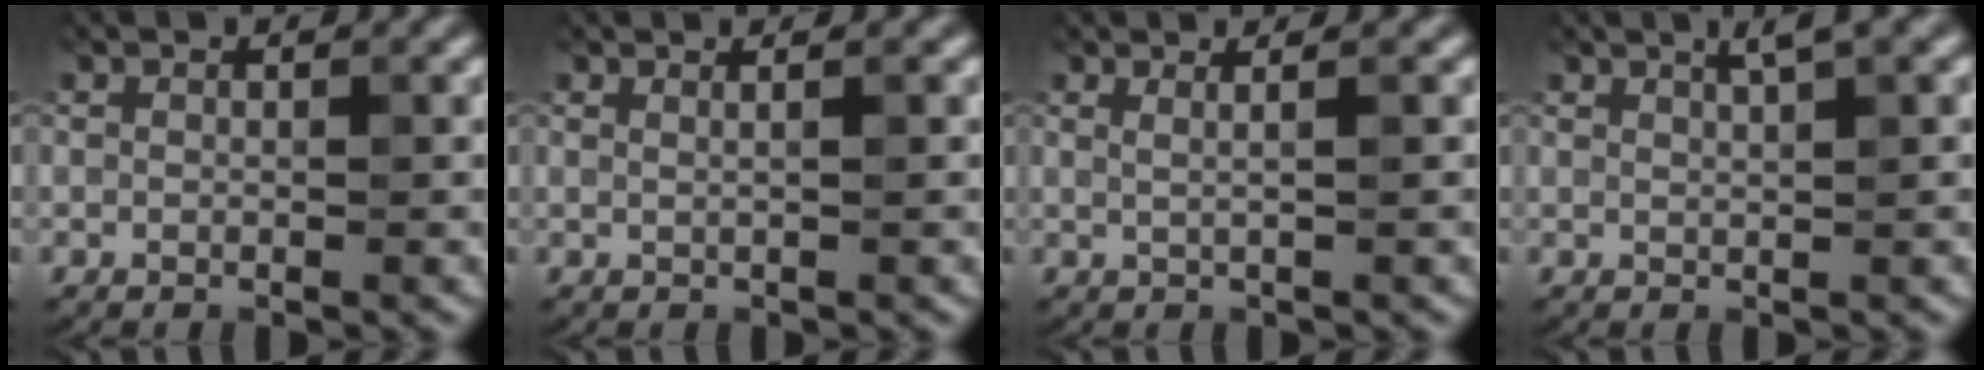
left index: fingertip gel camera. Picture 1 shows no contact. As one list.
[{"total": 2.3, "force": [1.1, 1.3, 1.6], "torque": [0.000, 0.014, -0.016]}, {"total": 2.3, "force": [1.0, 1.0, 1.8], "torque": [-0.011, 0.006, -0.014]}, {"total": 1.6, "force": [1.1, 0.0, 1.2], "torque": [-0.012, 0.007, 0.021]}]